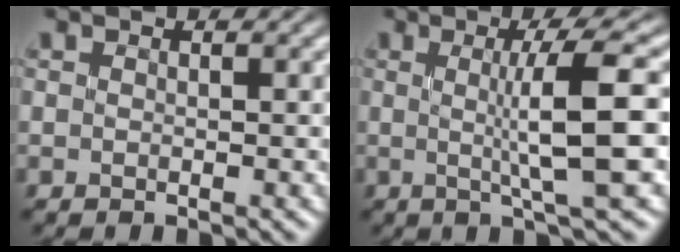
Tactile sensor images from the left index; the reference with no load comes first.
{"total": 6.5, "force": [0.0, 0.9, 6.5], "torque": [-0.101, 0.004, 0.004]}